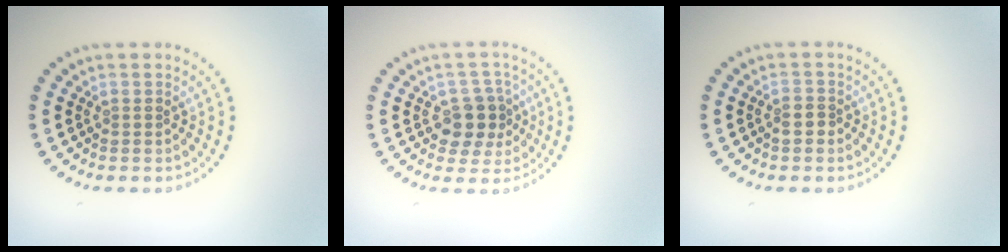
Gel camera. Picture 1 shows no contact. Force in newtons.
{"total": 3.6, "press": 3.3, "slide": 1.3}
{"total": 1.4, "press": 1.2, "slide": 0.7}